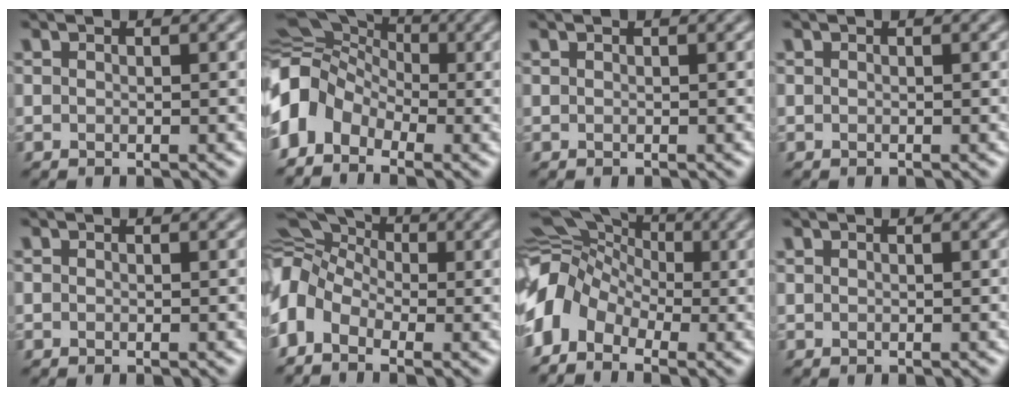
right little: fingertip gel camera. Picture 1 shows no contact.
{"total": 7.9, "force": [-2.7, 5.8, 4.6], "torque": [-0.085, 0.006, -0.071]}
{"total": 0.0}
{"total": 0.0}
{"total": 0.0}
{"total": 9.8, "force": [-0.8, 7.0, 6.8], "torque": [-0.134, 0.024, -0.027]}
{"total": 8.8, "force": [-2.3, 6.2, 5.7], "torque": [-0.106, 0.008, -0.062]}
{"total": 0.0}